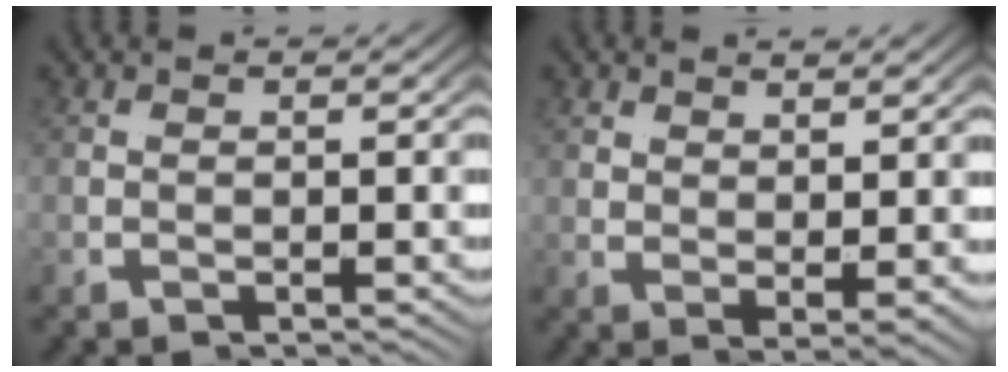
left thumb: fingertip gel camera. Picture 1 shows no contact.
{"total": 3.1, "force": [1.7, -2.6, -0.1], "torque": [0.011, 0.021, 0.023]}